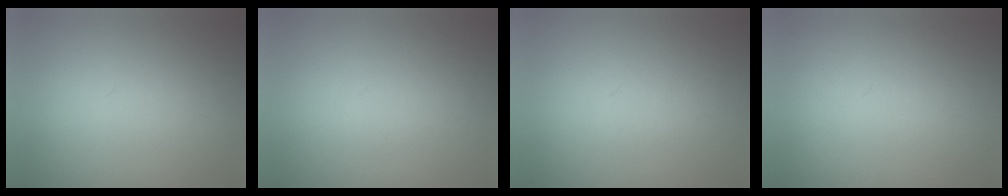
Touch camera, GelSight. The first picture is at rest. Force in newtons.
{"total": 3.2}
{"total": 4.0}
{"total": 1.1}